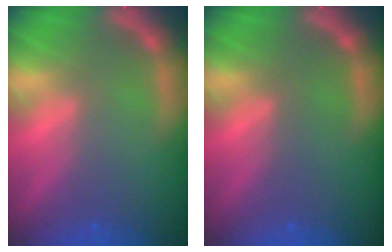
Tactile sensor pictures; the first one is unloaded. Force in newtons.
{"total": 0.0}